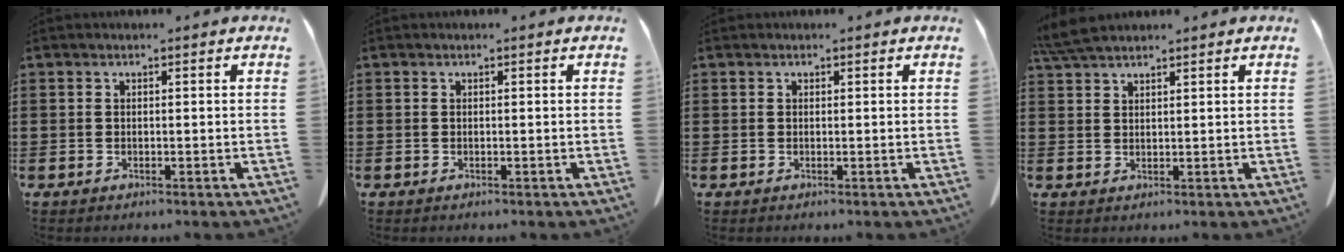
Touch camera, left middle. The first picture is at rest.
{"total": 0.0}
{"total": 0.0}
{"total": 4.2, "force": [3.6, 0.7, 2.1], "torque": [-0.052, -0.003, 0.070]}